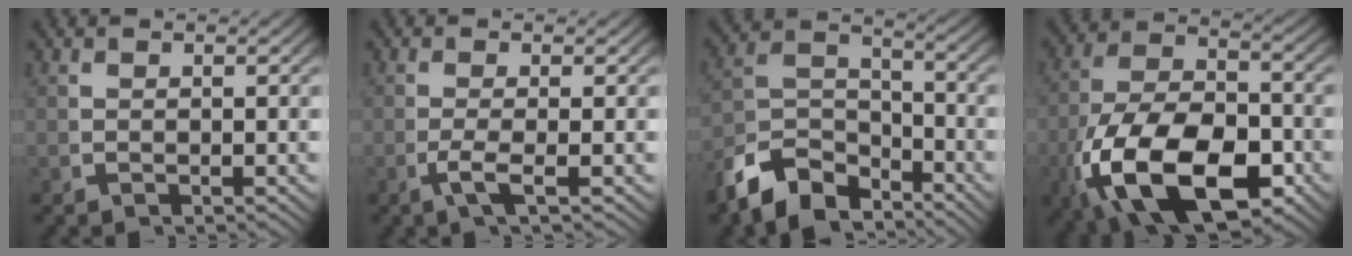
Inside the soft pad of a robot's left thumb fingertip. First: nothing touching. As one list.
[{"total": 2.4, "force": [-0.6, 0.4, 2.3], "torque": [-0.057, -0.002, -0.011]}, {"total": 9.3, "force": [-4.8, 6.2, 5.1], "torque": [-0.103, -0.029, -0.077]}, {"total": 17.4, "force": [-4.3, 11.0, 12.8], "torque": [-0.285, -0.100, -0.020]}]